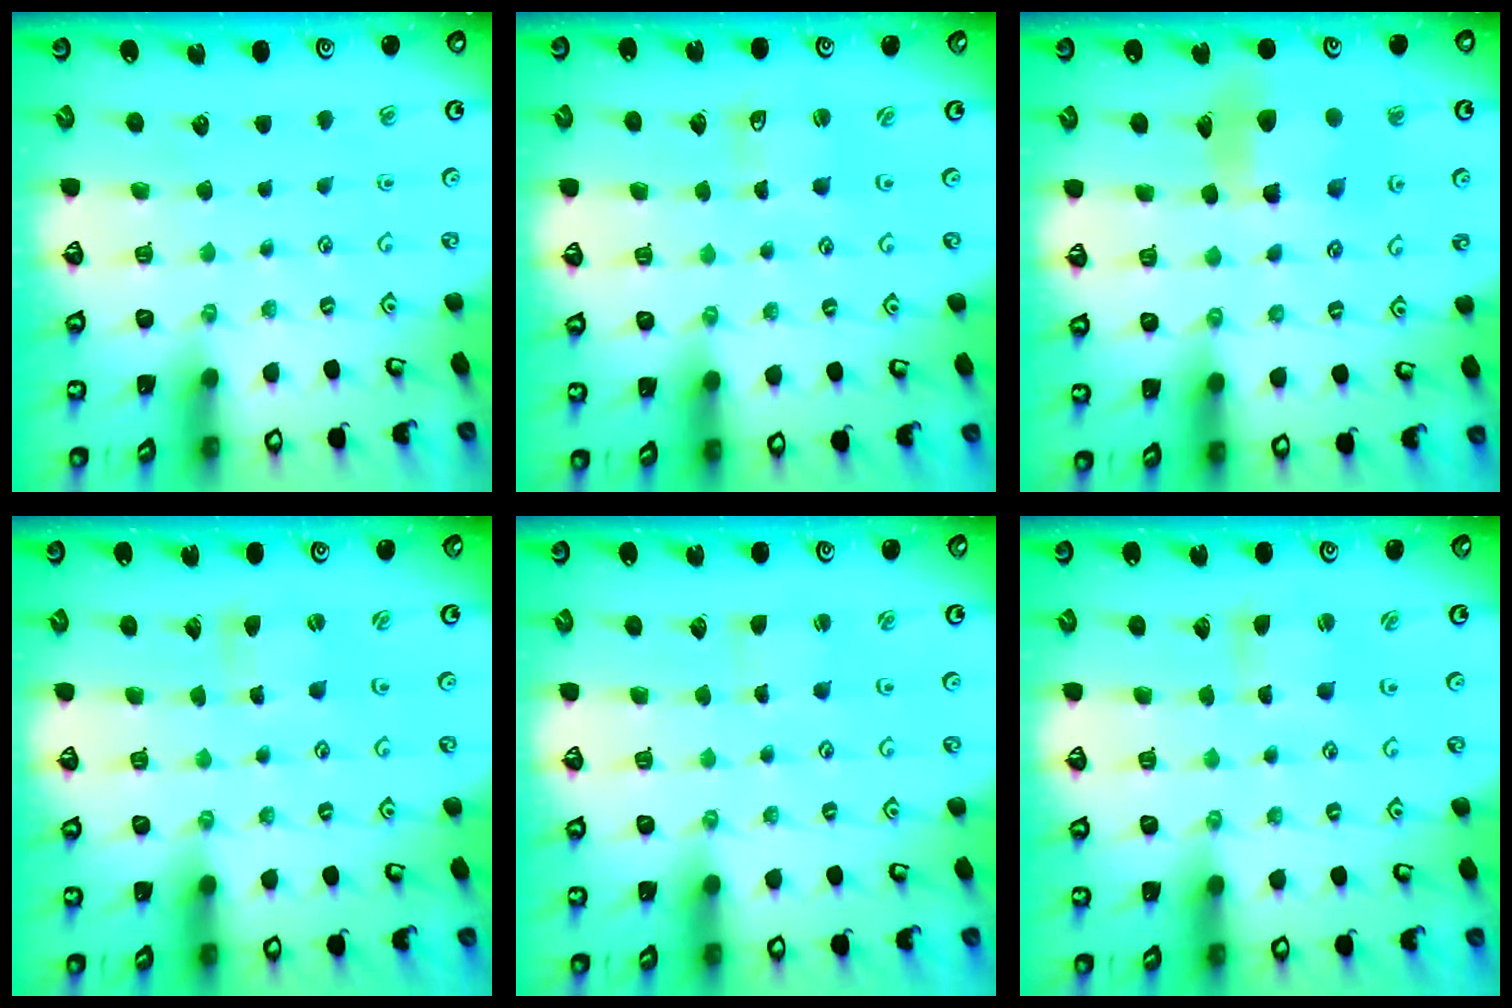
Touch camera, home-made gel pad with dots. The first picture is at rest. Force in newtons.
{"total": 1.5, "press": 1.5, "slide": 0.3}
{"total": 10.0, "press": 10.0, "slide": 1.3}
{"total": 0.0}
{"total": 1.7, "press": 1.7, "slide": 0.2}
{"total": 2.2, "press": 2.2, "slide": 0.3}